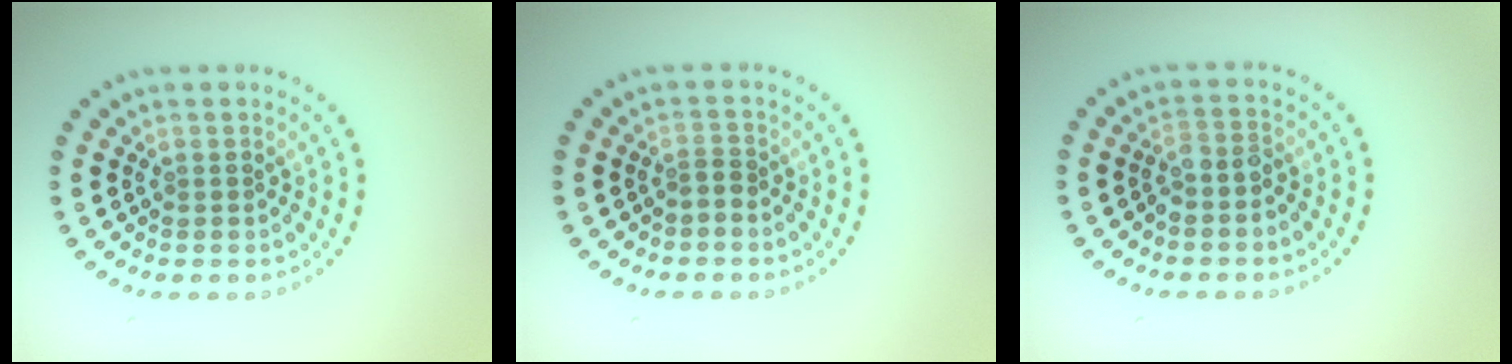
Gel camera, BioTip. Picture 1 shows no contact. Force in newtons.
{"total": 0.8, "press": 0.4, "slide": 0.7}
{"total": 1.8, "press": 1.5, "slide": 1.0}